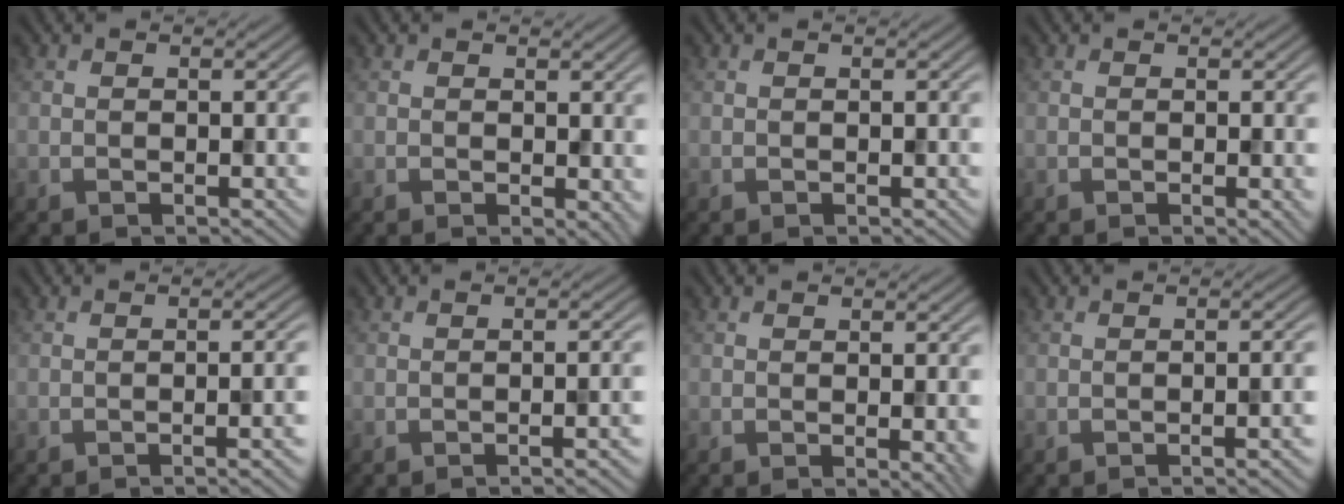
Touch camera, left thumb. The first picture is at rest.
{"total": 1.8, "force": [0.2, 1.1, 1.4], "torque": [-0.015, -0.007, 0.005]}
{"total": 0.0}
{"total": 0.8, "force": [-0.1, 0.1, 0.8], "torque": [-0.011, -0.005, -0.002]}
{"total": 3.7, "force": [-1.3, 0.8, 3.3], "torque": [-0.031, 0.006, -0.026]}
{"total": 3.0, "force": [-1.3, 0.7, 2.6], "torque": [-0.021, 0.007, -0.027]}
{"total": 2.1, "force": [-0.3, 0.3, 2.1], "torque": [-0.028, -0.003, -0.005]}
{"total": 3.0, "force": [-1.0, 0.7, 2.7], "torque": [-0.023, 0.007, -0.023]}